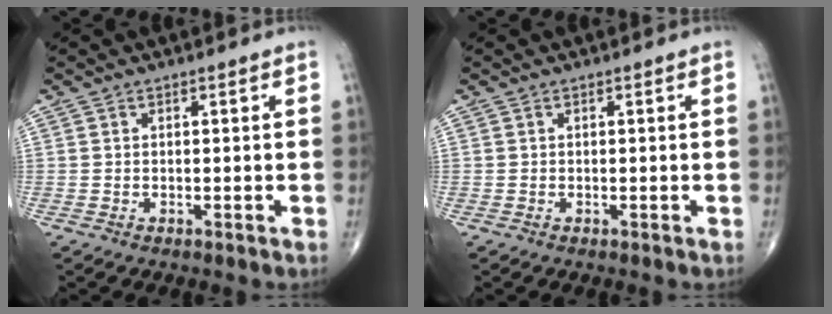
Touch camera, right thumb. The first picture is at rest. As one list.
[{"total": 0.0}]